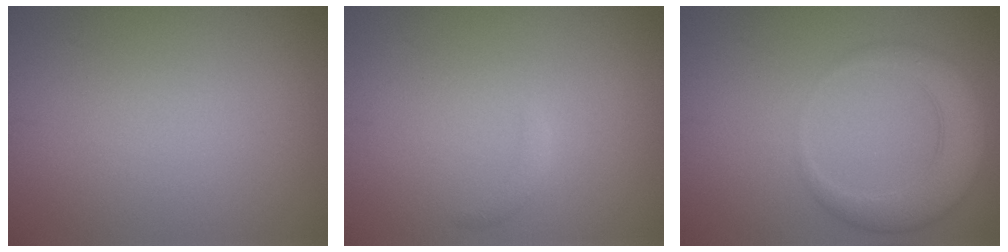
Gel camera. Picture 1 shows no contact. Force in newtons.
{"total": 0.8, "press": 0.8, "slide": 0.1}
{"total": 4.2, "press": 4.2, "slide": 0.5}